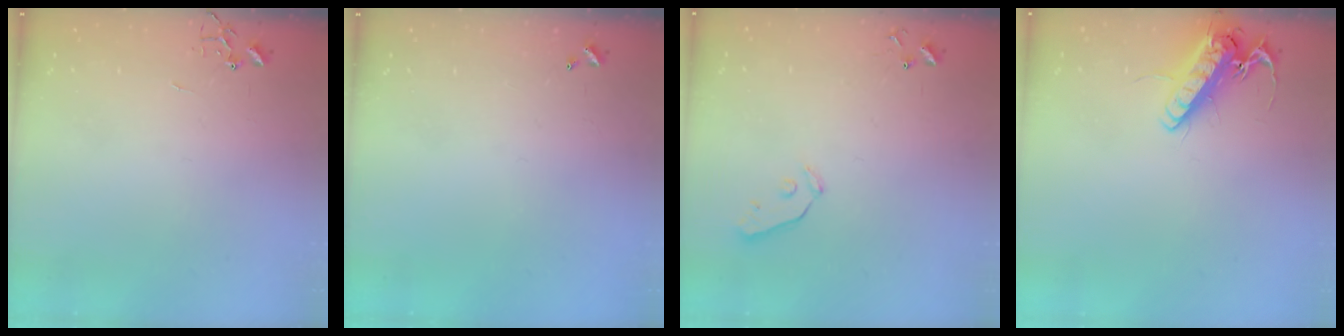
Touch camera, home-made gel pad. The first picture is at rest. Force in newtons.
{"total": 0.0}
{"total": 4.7, "press": 4.6, "slide": 0.7}
{"total": 14.1, "press": 13.9, "slide": 2.6}